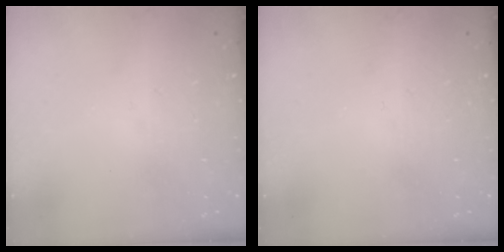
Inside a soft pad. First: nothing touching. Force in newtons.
{"total": 0.0}